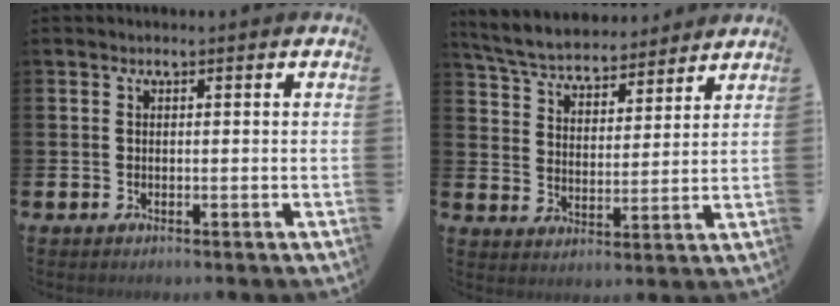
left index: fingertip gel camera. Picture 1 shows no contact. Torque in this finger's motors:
{"motor_torque": [0.43, -1.03, 0.86, 0.18]}